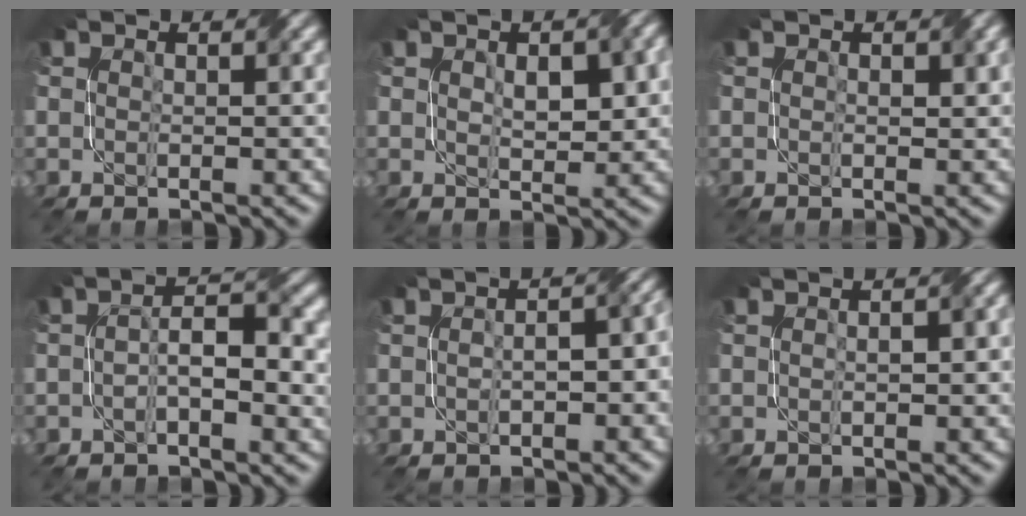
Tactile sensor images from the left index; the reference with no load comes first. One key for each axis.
{"total": 4.0, "fx": 0.8, "fy": 2.1, "fz": 3.3, "tx": -0.054, "ty": -0.001, "tz": 0.016}
{"total": 0.9, "fx": 0.3, "fy": 0.5, "fz": 0.7, "tx": -0.011, "ty": 0.000, "tz": 0.005}
{"total": 4.2, "fx": -0.7, "fy": 1.4, "fz": 3.8, "tx": -0.069, "ty": 0.009, "tz": -0.016}
{"total": 4.7, "fx": -0.6, "fy": 2.3, "fz": 4.0, "tx": -0.041, "ty": 0.005, "tz": -0.005}
{"total": 1.5, "fx": 0.1, "fy": 0.5, "fz": 1.4, "tx": -0.025, "ty": 0.001, "tz": 0.002}